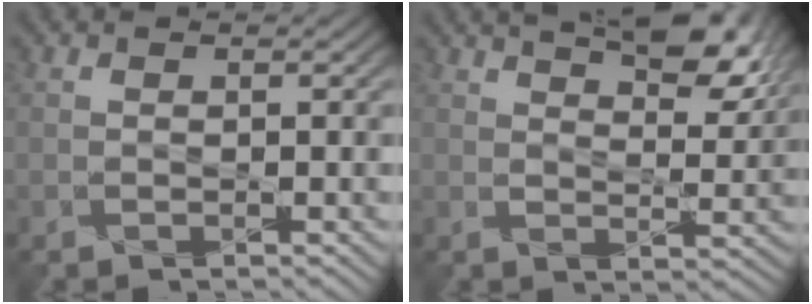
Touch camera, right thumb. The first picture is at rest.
{"total": 9.4, "force": [6.6, 3.2, 5.9], "torque": [-0.089, 0.000, 0.097]}